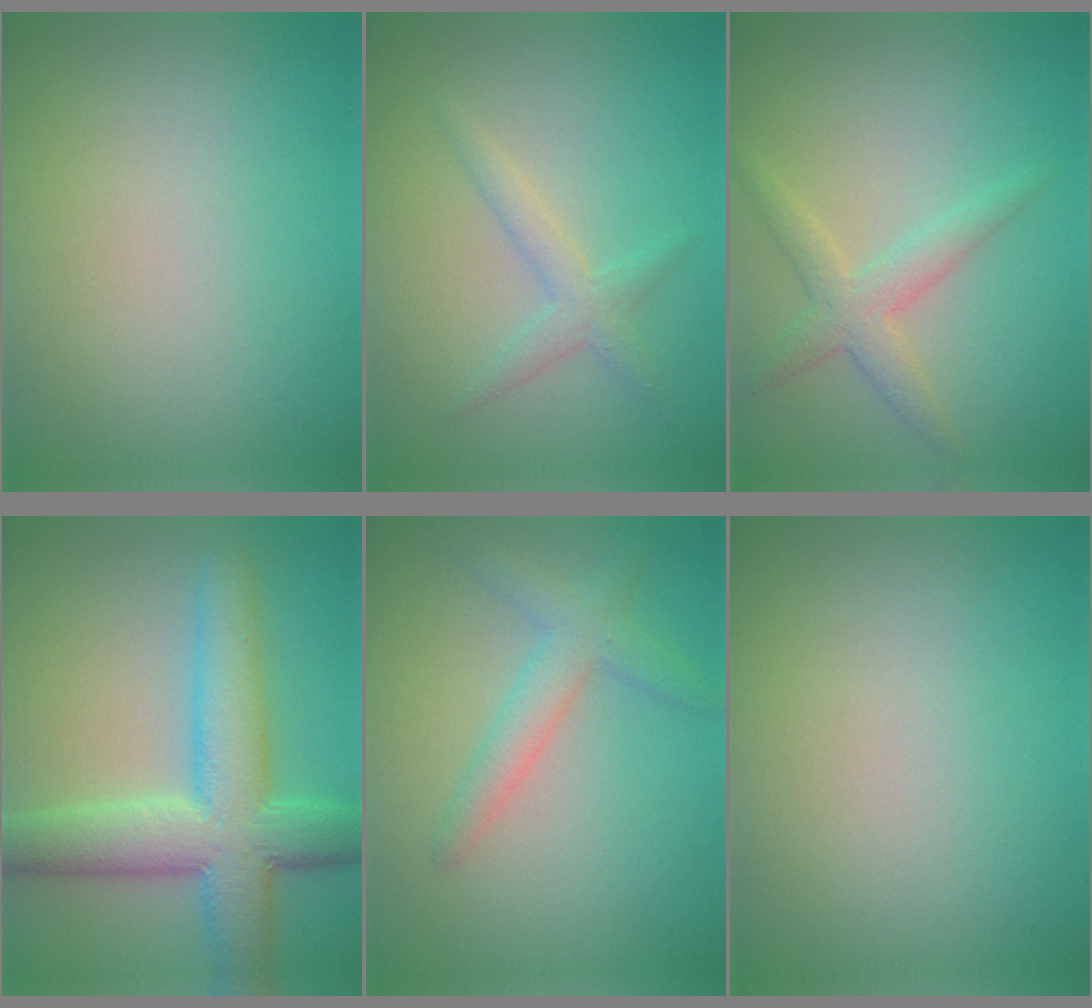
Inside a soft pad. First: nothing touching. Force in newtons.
{"total": 2.0, "press": 2.0, "slide": 0.1}
{"total": 2.7, "press": 2.7, "slide": 0.0}
{"total": 8.2, "press": 8.2, "slide": 0.2}
{"total": 2.9, "press": 2.9, "slide": 0.1}
{"total": 0.0}